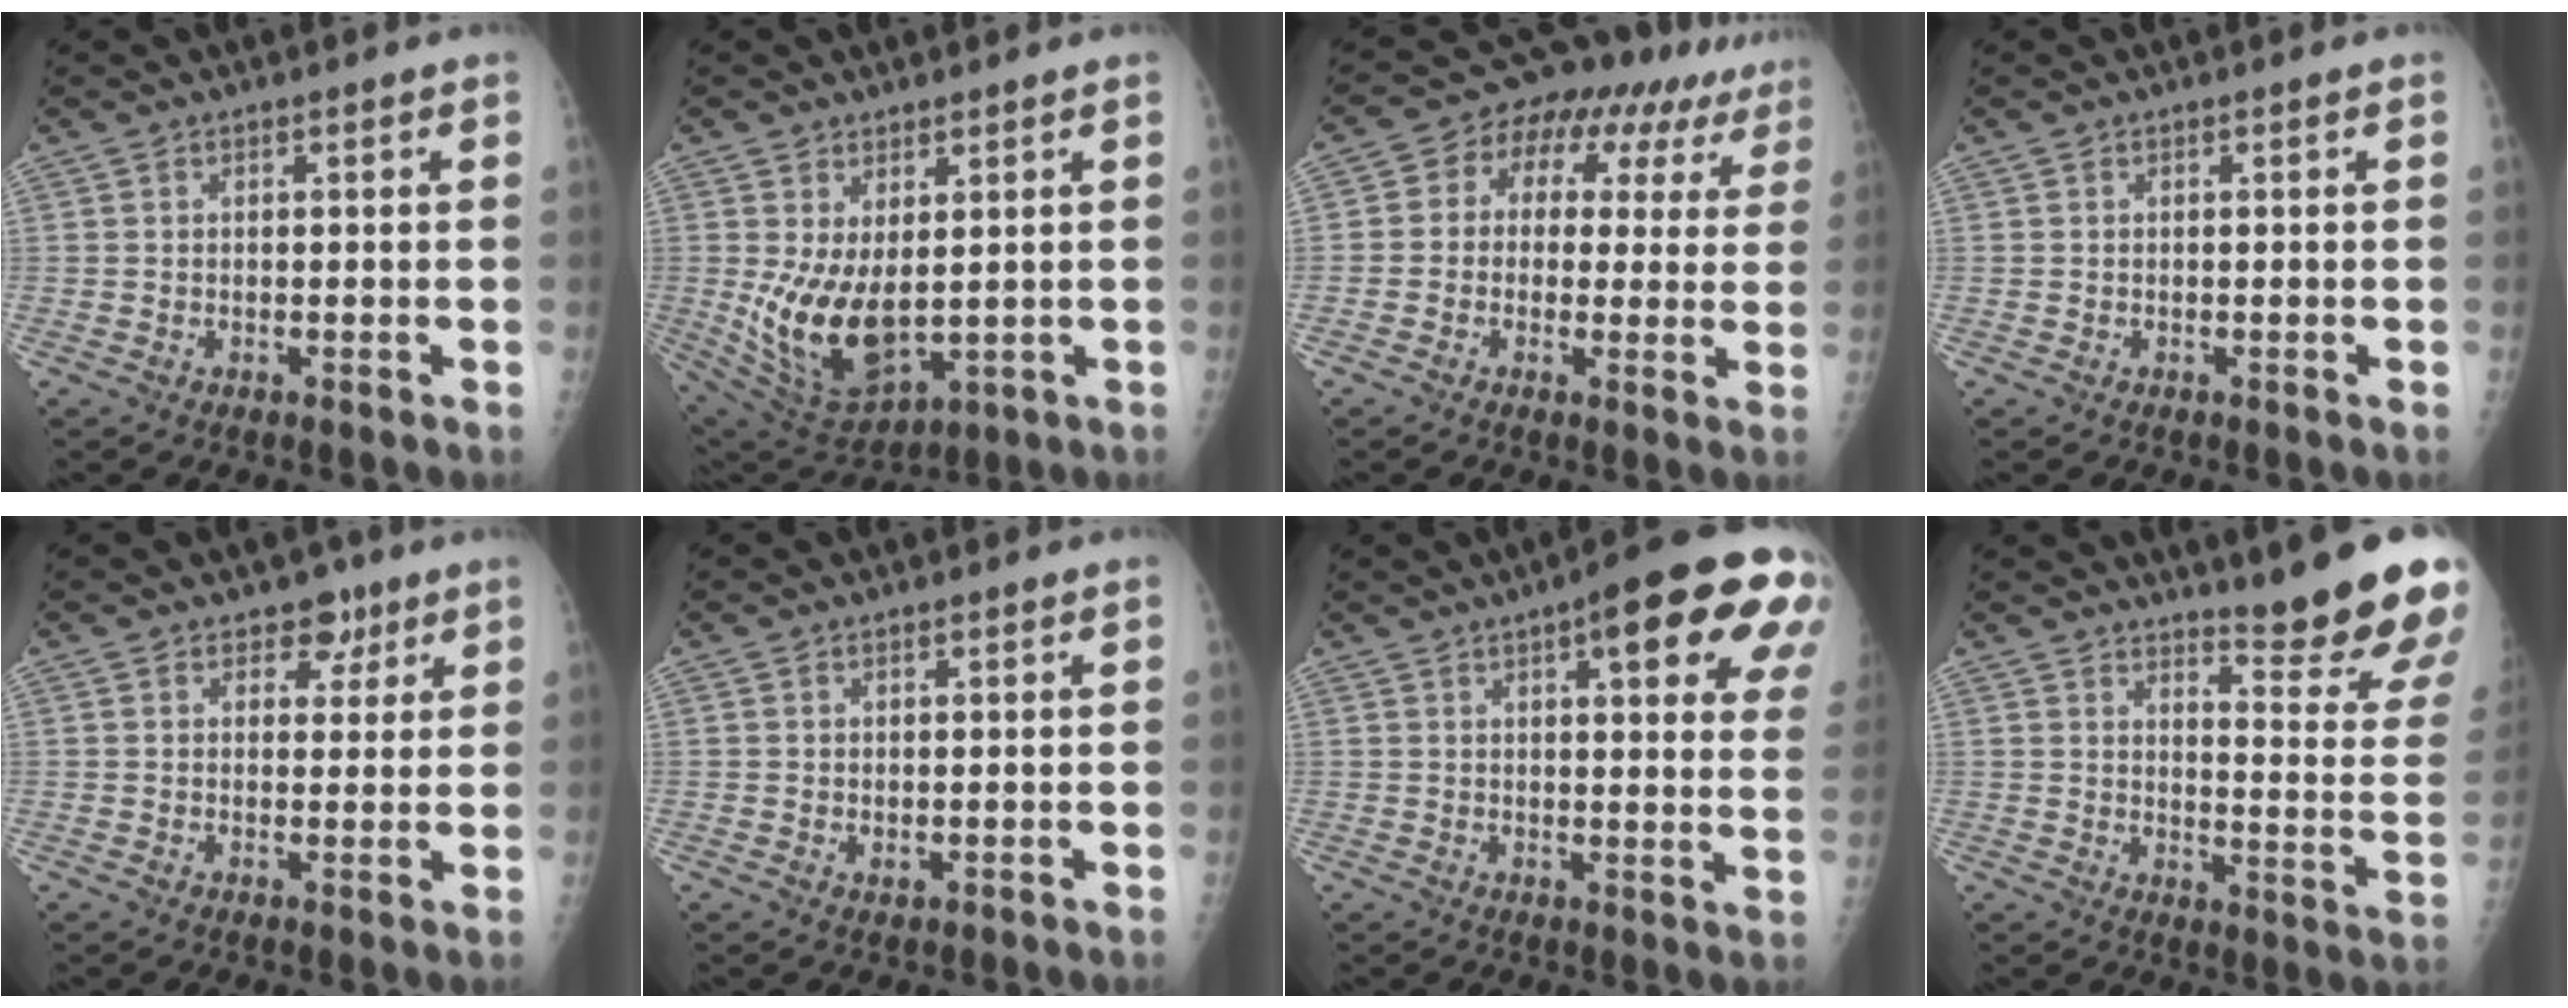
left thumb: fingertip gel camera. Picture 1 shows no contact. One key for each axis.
{"total": 12.1, "fx": 0.7, "fy": 6.5, "fz": 10.2, "tx": -0.175, "ty": -0.028, "tz": 0.037}
{"total": 14.5, "fx": 5.7, "fy": 10.3, "fz": 8.4, "tx": -0.063, "ty": 0.030, "tz": 0.070}
{"total": 0.0}
{"total": 4.3, "fx": 2.7, "fy": 2.9, "fz": 1.6, "tx": 0.014, "ty": -0.014, "tz": 0.036}
{"total": 1.2, "fx": 0.5, "fy": 0.6, "fz": 0.9, "tx": -0.011, "ty": -0.009, "tz": 0.011}
{"total": 20.4, "fx": 9.7, "fy": 5.3, "fz": 17.2, "tx": -0.201, "ty": -0.017, "tz": 0.113}
{"total": 18.3, "fx": 15.2, "fy": 1.0, "fz": 10.1, "tx": -0.111, "ty": -0.150, "tz": 0.197}